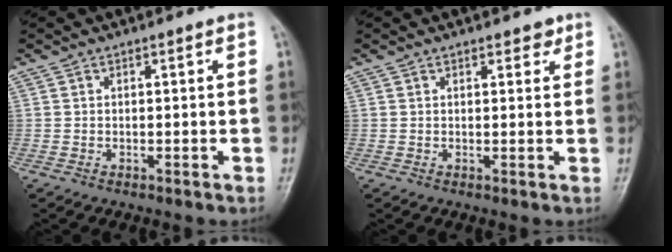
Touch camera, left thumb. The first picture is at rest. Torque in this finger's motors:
{"motor_torque": [-0.12, -0.07, -0.13, -0.13, 0.03]}